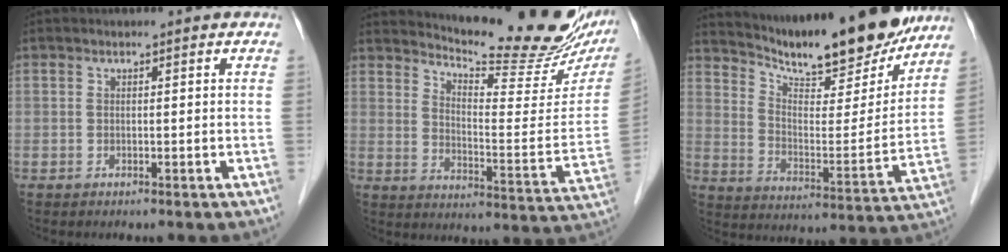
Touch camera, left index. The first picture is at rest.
{"total": 21.3, "force": [19.0, 3.4, 8.9], "torque": [-0.134, -0.070, 0.241]}
{"total": 21.6, "force": [19.1, 3.4, 9.5], "torque": [-0.154, -0.027, 0.277]}